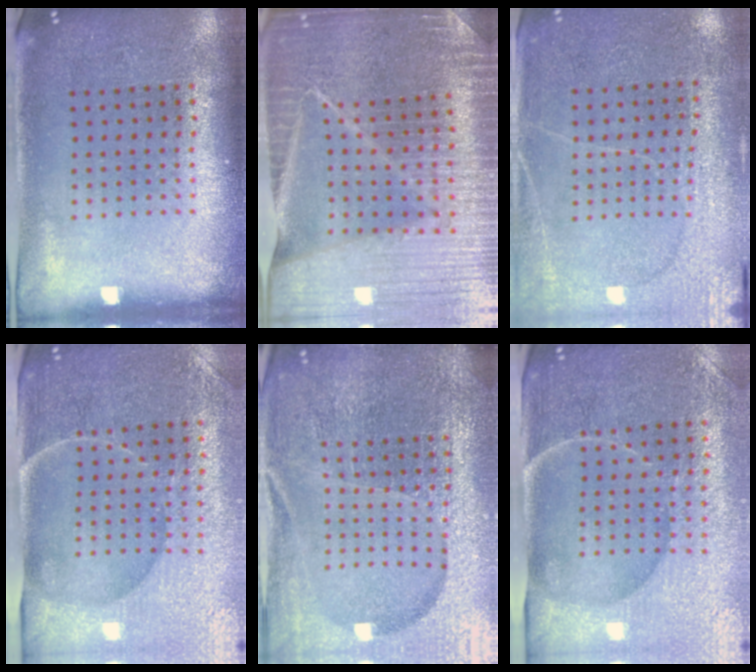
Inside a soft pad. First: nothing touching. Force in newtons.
{"total": 4.5, "press": 4.3, "slide": 1.6}
{"total": 2.8, "press": 2.7, "slide": 0.7}
{"total": 4.6, "press": 4.1, "slide": 2.2}
{"total": 6.3, "press": 5.5, "slide": 3.0}
{"total": 4.6, "press": 4.1, "slide": 2.2}